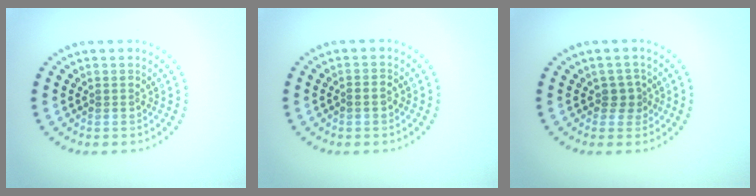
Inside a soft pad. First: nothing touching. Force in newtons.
{"total": 1.1, "press": 1.0, "slide": 0.5}
{"total": 1.7, "press": 1.4, "slide": 0.9}